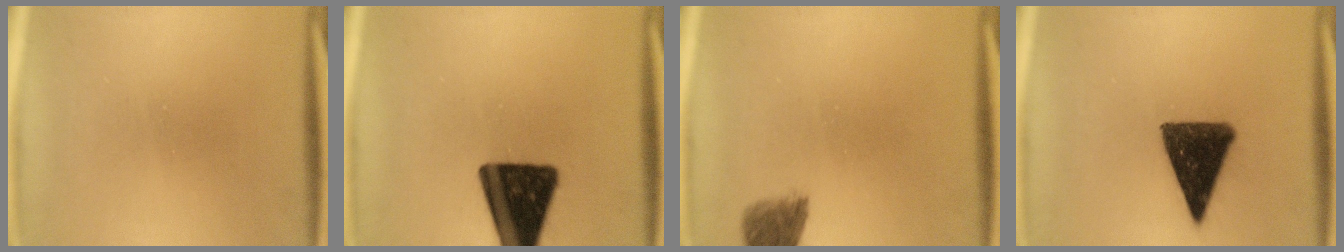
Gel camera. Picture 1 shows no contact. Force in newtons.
{"total": 17.8}
{"total": 4.1}
{"total": 11.5}